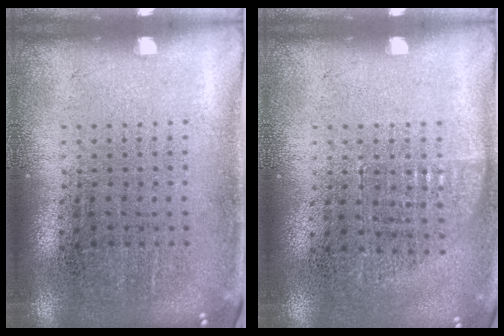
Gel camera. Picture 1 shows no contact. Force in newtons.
{"total": 0.7, "press": 0.7, "slide": 0.2}